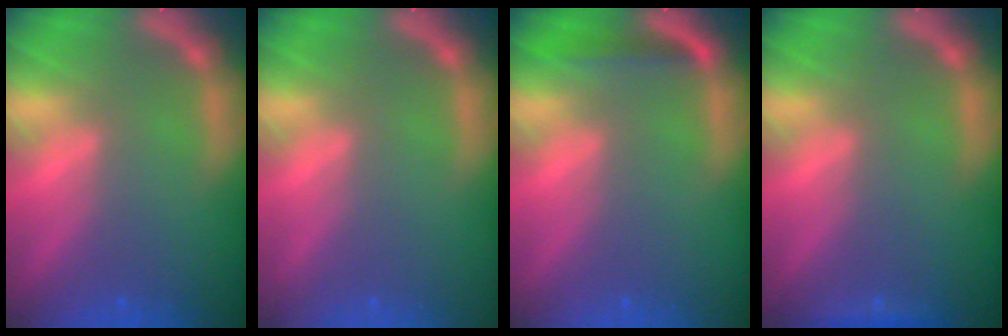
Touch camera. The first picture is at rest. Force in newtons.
{"total": 0.0}
{"total": 1.9}
{"total": 0.9}